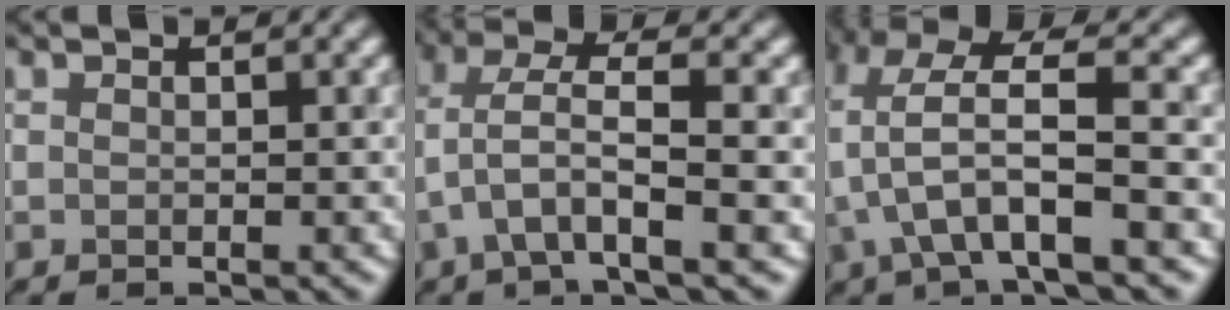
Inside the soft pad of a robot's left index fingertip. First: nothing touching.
{"total": 4.9, "force": [-0.9, 1.2, 4.7], "torque": [-0.091, 0.016, -0.021]}
{"total": 7.9, "force": [-1.4, 2.6, 7.3], "torque": [-0.144, 0.019, -0.029]}